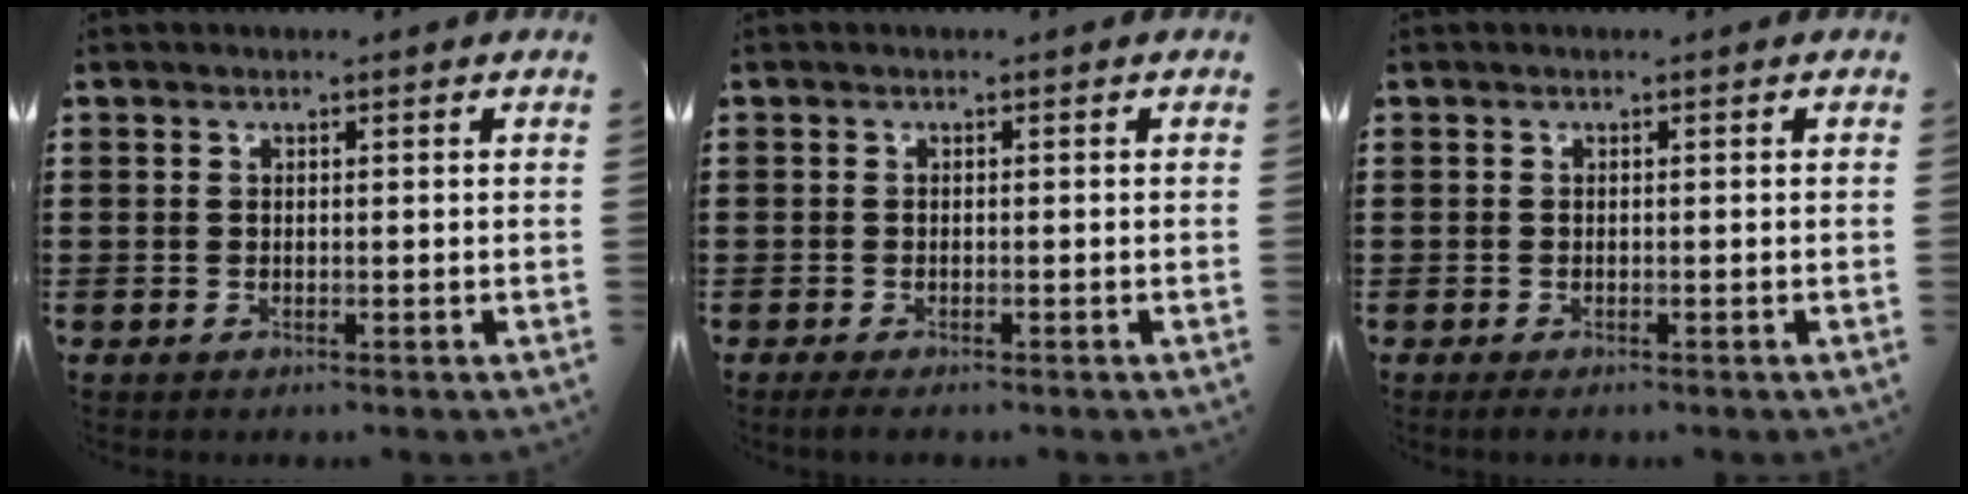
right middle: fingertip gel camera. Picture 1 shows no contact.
{"total": 0.9, "force": [-0.8, 0.1, 0.5], "torque": [-0.010, -0.005, -0.014]}
{"total": 0.6, "force": [-0.5, 0.1, 0.3], "torque": [-0.007, -0.006, -0.008]}